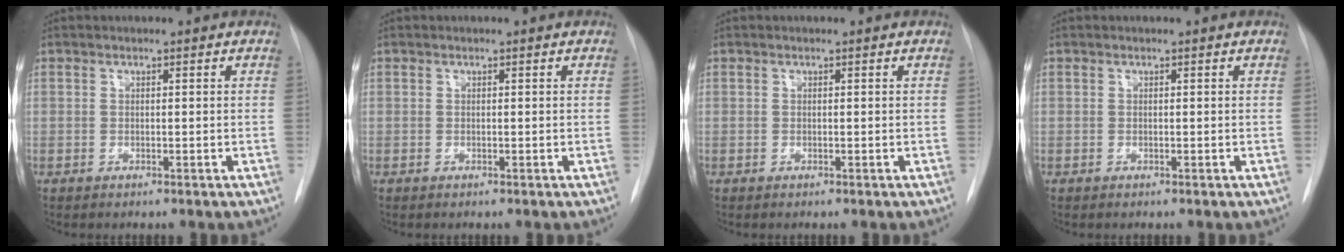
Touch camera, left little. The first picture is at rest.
{"total": 0.0}
{"total": 0.0}
{"total": 0.0}